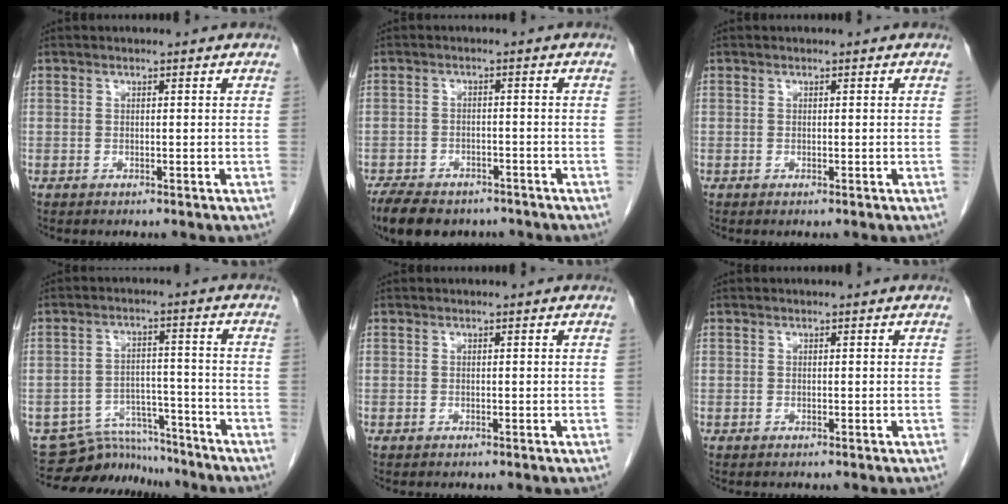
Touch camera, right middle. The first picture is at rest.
{"total": 11.7, "force": [-8.9, 5.6, 5.1], "torque": [-0.099, -0.003, -0.129]}
{"total": 0.0}
{"total": 9.0, "force": [-8.7, 2.0, -0.5], "torque": [0.008, 0.017, -0.144]}
{"total": 0.0}
{"total": 0.0}